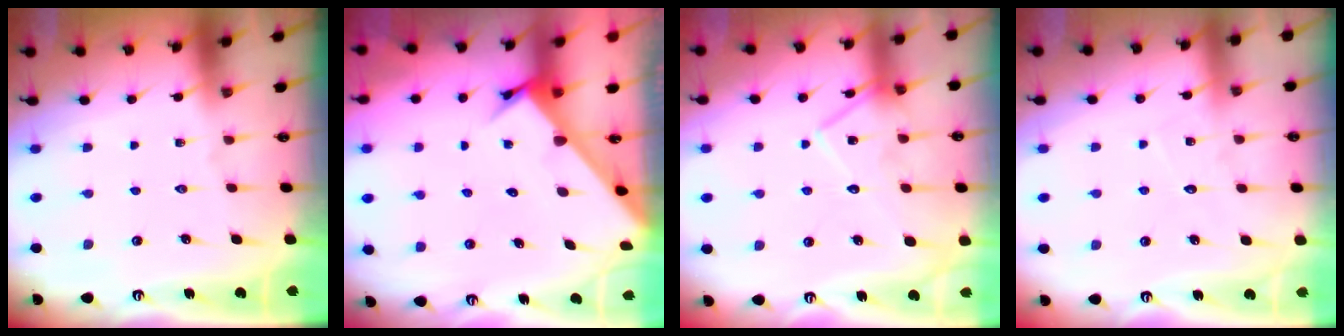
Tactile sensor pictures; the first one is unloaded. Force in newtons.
{"total": 3.5, "press": 3.5, "slide": 0.2}
{"total": 14.0, "press": 14.0, "slide": 0.9}
{"total": 3.8, "press": 3.7, "slide": 0.3}